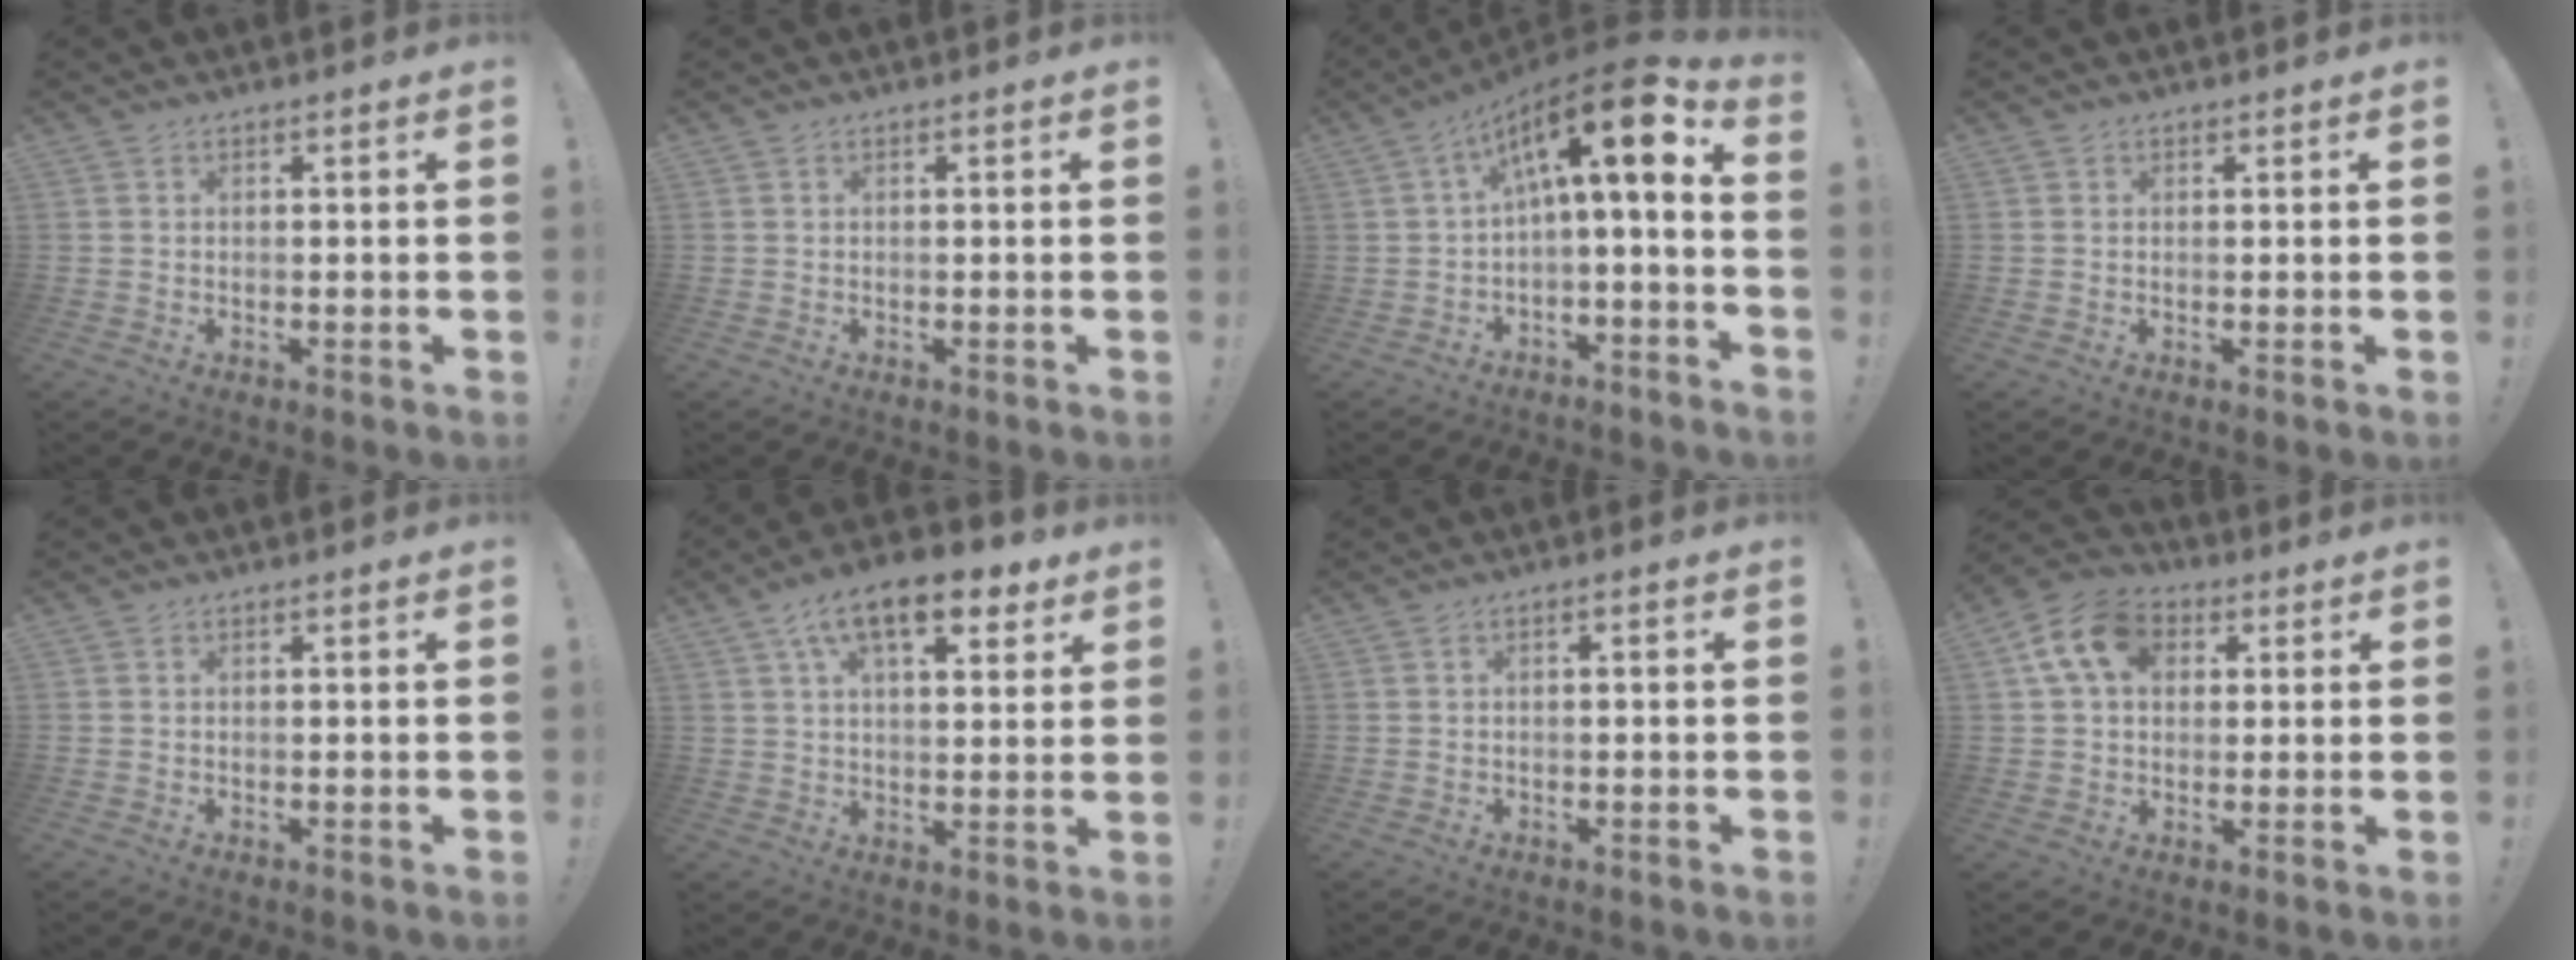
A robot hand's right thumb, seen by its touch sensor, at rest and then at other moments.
{"total": 0.0}
{"total": 13.4, "force": [3.4, 1.4, 12.9], "torque": [-0.200, -0.028, 0.044]}
{"total": 0.0}
{"total": 0.0}
{"total": 13.7, "force": [7.3, 6.2, 9.9], "torque": [-0.153, -0.026, 0.123]}
{"total": 1.3, "force": [-1.0, 0.0, 0.8], "torque": [-0.015, 0.004, -0.019]}
{"total": 12.7, "force": [4.2, 9.2, 7.7], "torque": [-0.136, 0.002, 0.083]}